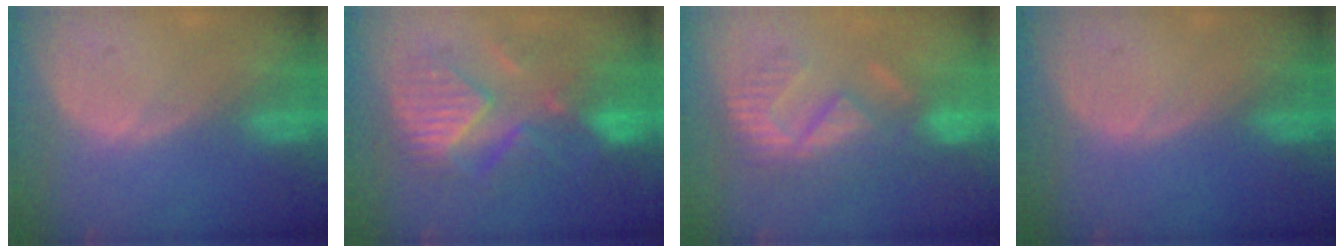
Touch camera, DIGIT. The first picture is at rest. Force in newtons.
{"total": 9.4, "press": 9.3, "slide": 1.6}
{"total": 8.8, "press": 7.9, "slide": 3.9}
{"total": 0.0}